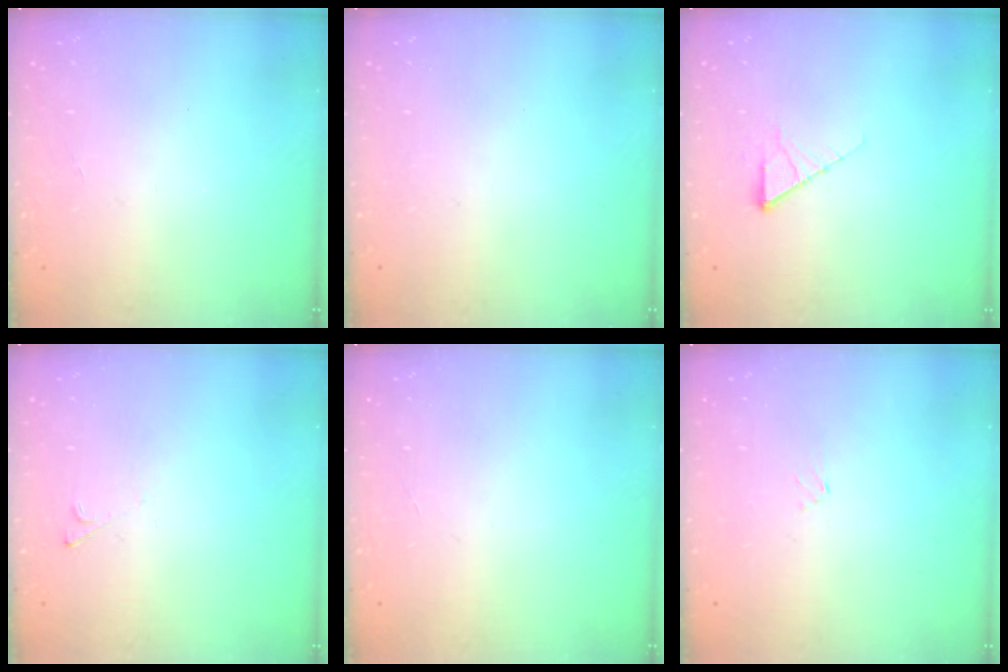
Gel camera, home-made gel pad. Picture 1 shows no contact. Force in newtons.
{"total": 0.0}
{"total": 5.0, "press": 5.0, "slide": 0.7}
{"total": 1.9, "press": 1.9, "slide": 0.4}
{"total": 0.0}
{"total": 1.9, "press": 1.9, "slide": 0.2}